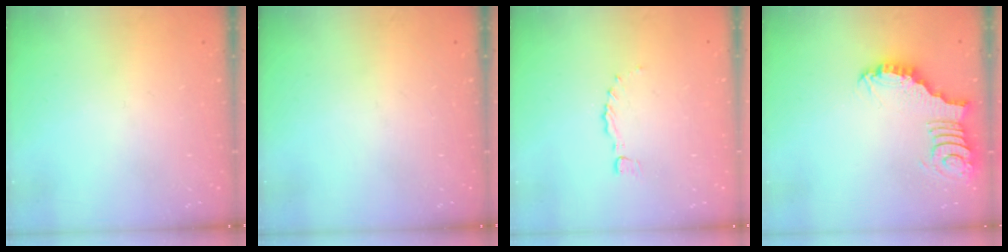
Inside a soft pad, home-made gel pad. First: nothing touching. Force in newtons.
{"total": 0.0}
{"total": 0.0}
{"total": 2.4, "press": 2.4, "slide": 0.3}